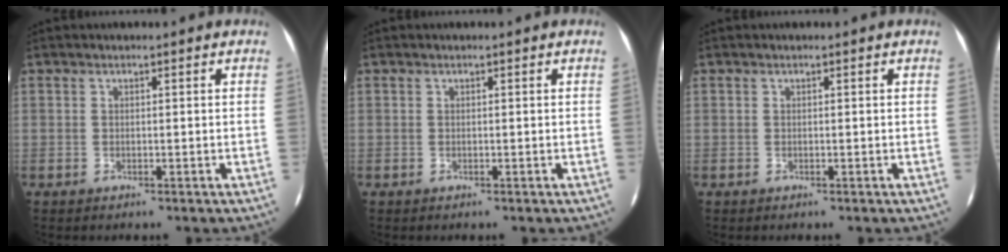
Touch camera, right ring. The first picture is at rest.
{"total": 0.0}
{"total": 0.0}